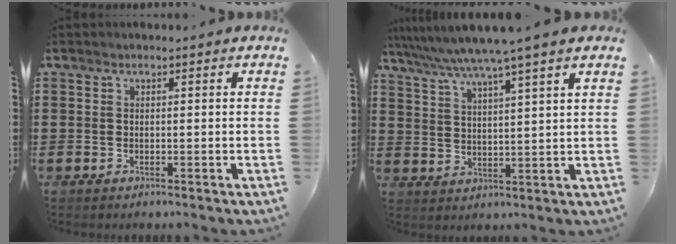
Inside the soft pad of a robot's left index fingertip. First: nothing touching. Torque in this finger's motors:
{"motor_torque": [1.77, -0.07, 1.06, 0.21]}